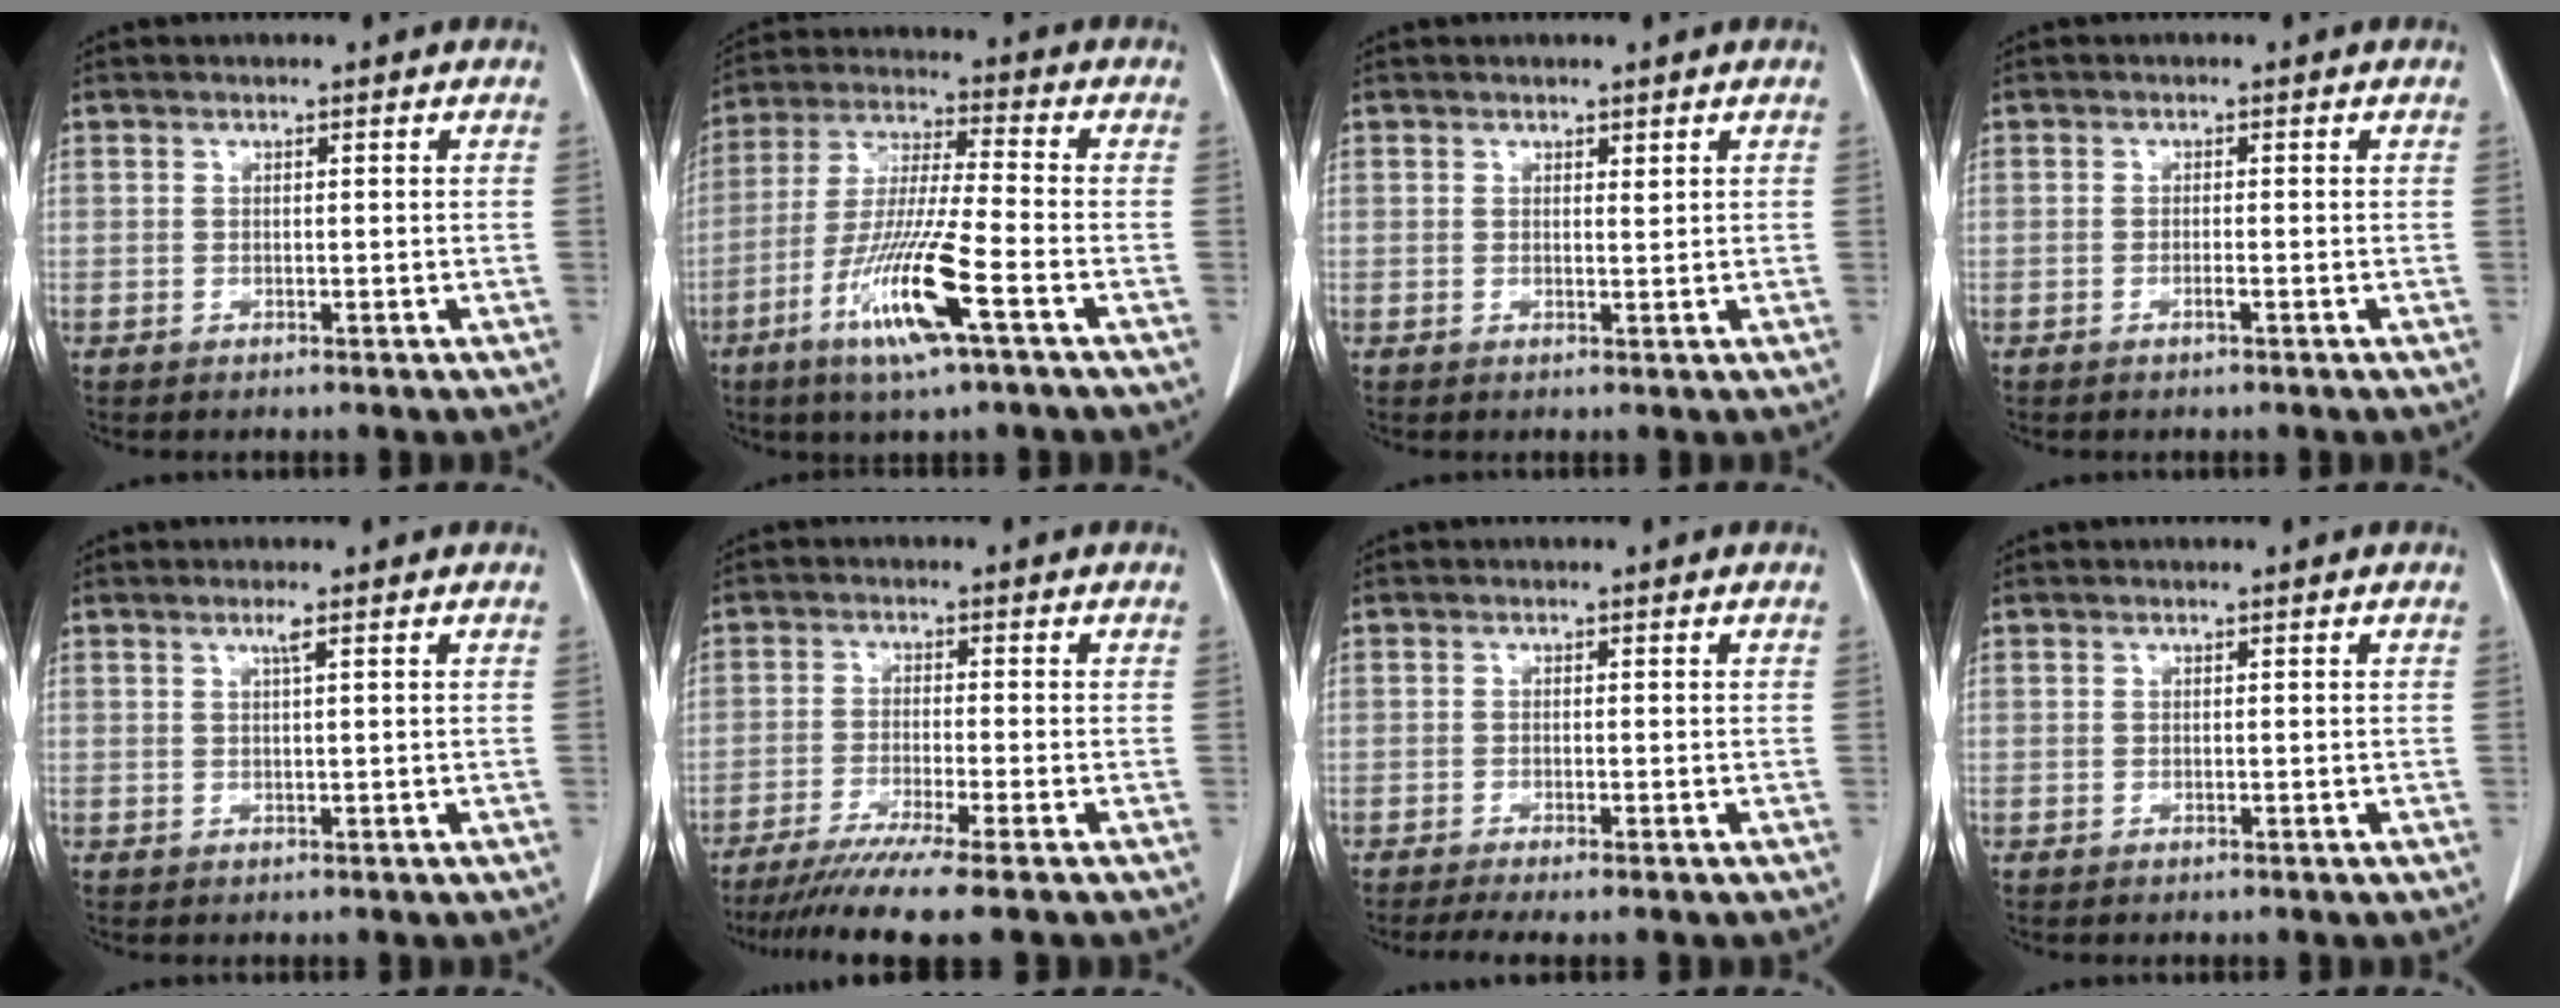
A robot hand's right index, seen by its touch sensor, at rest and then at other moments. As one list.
[{"total": 13.3, "force": [-5.9, 0.2, 12.0], "torque": [-0.239, -0.021, -0.109]}, {"total": 0.6, "force": [0.5, 0.2, 0.4], "torque": [-0.008, -0.005, 0.007]}, {"total": 0.7, "force": [-0.3, -0.1, 0.6], "torque": [-0.008, 0.002, -0.003]}, {"total": 1.2, "force": [0.6, -0.2, 1.0], "torque": [-0.023, 0.000, 0.014]}, {"total": 10.1, "force": [-8.0, -1.4, 5.9], "torque": [-0.080, -0.032, -0.125]}, {"total": 5.3, "force": [-4.2, -0.1, 3.2], "torque": [-0.049, -0.009, -0.067]}, {"total": 0.0}]